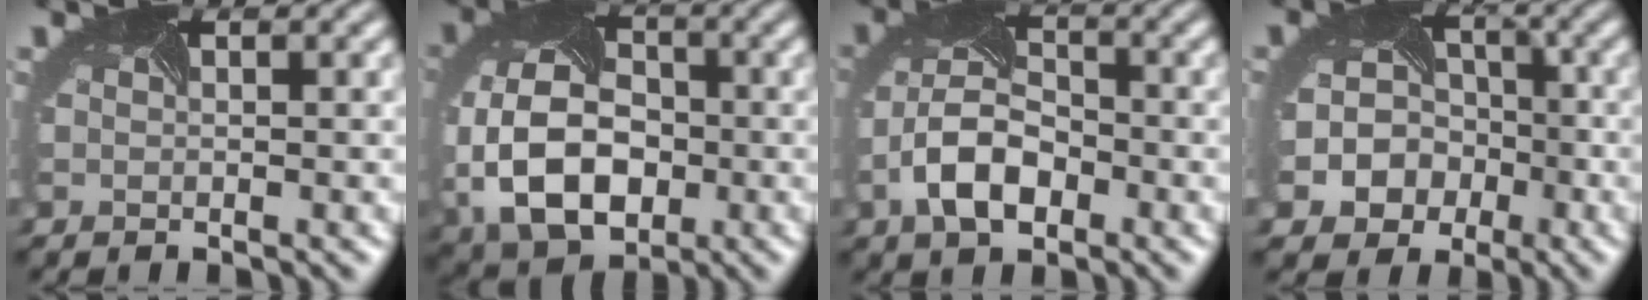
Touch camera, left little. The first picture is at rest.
{"total": 11.0, "force": [-2.1, 7.5, 7.8], "torque": [-0.180, -0.028, -0.035]}
{"total": 6.1, "force": [-2.5, 3.5, 4.3], "torque": [-0.096, -0.002, -0.052]}
{"total": 9.5, "force": [-3.0, 8.5, 3.1], "torque": [-0.064, -0.010, -0.067]}